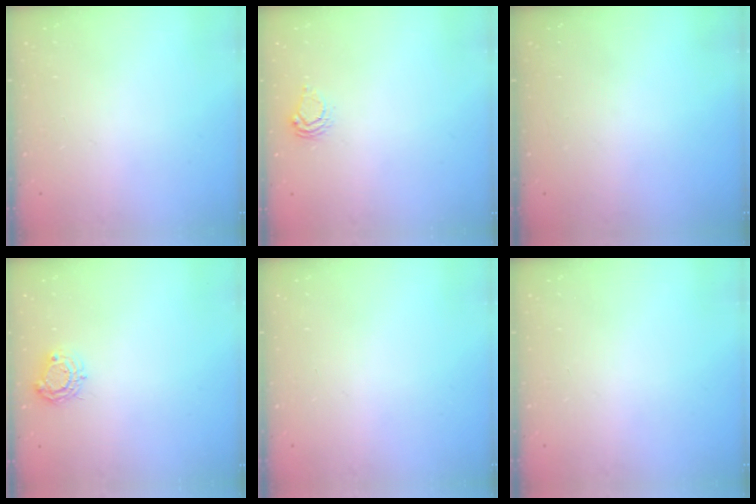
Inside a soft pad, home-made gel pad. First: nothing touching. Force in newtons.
{"total": 5.8, "press": 5.8, "slide": 0.3}
{"total": 0.0}
{"total": 6.8, "press": 6.7, "slide": 0.6}
{"total": 0.0}
{"total": 0.0}